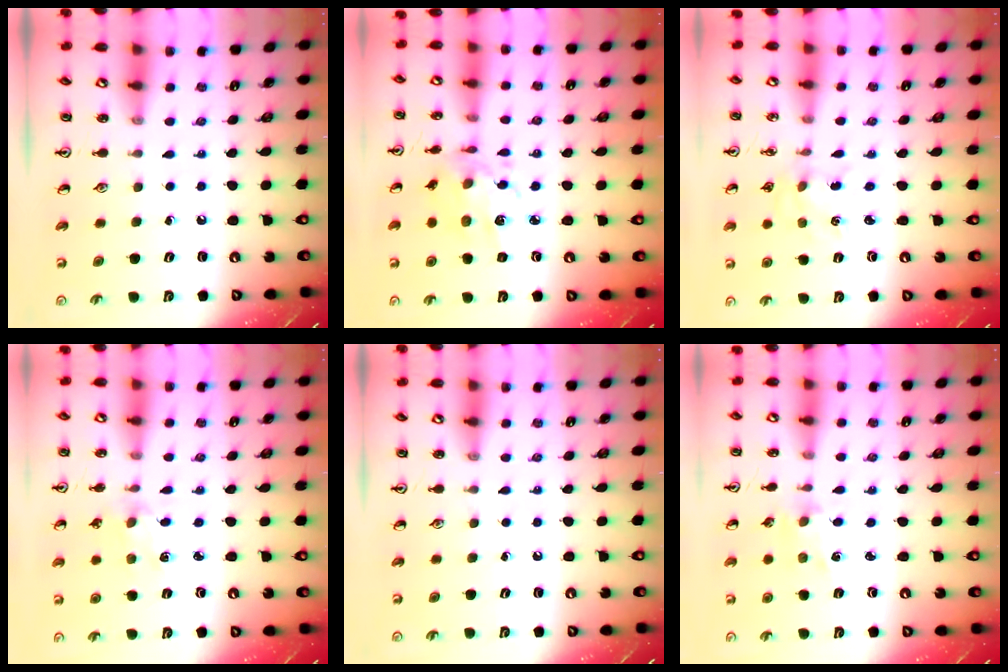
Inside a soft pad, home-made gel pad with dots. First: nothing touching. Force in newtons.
{"total": 10.5, "press": 10.4, "slide": 0.6}
{"total": 2.3, "press": 2.3, "slide": 0.3}
{"total": 1.3, "press": 1.2, "slide": 0.2}
{"total": 0.0}
{"total": 1.0, "press": 0.9, "slide": 0.2}